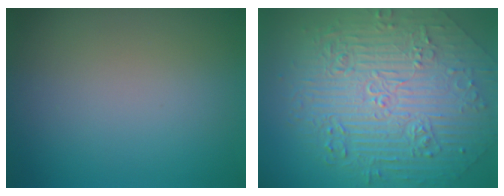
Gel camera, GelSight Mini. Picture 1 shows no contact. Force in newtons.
{"total": 11.2, "press": 7.5, "slide": 8.3}